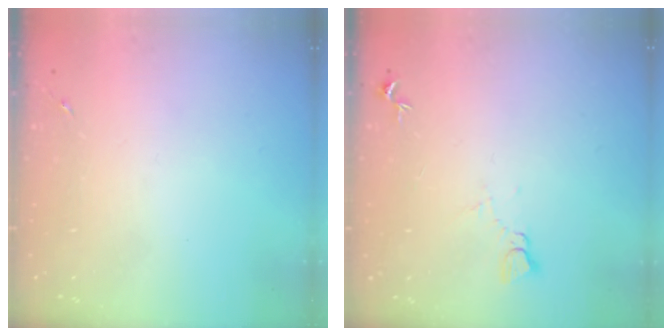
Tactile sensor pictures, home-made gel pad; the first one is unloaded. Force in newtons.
{"total": 4.3, "press": 4.3, "slide": 0.4}